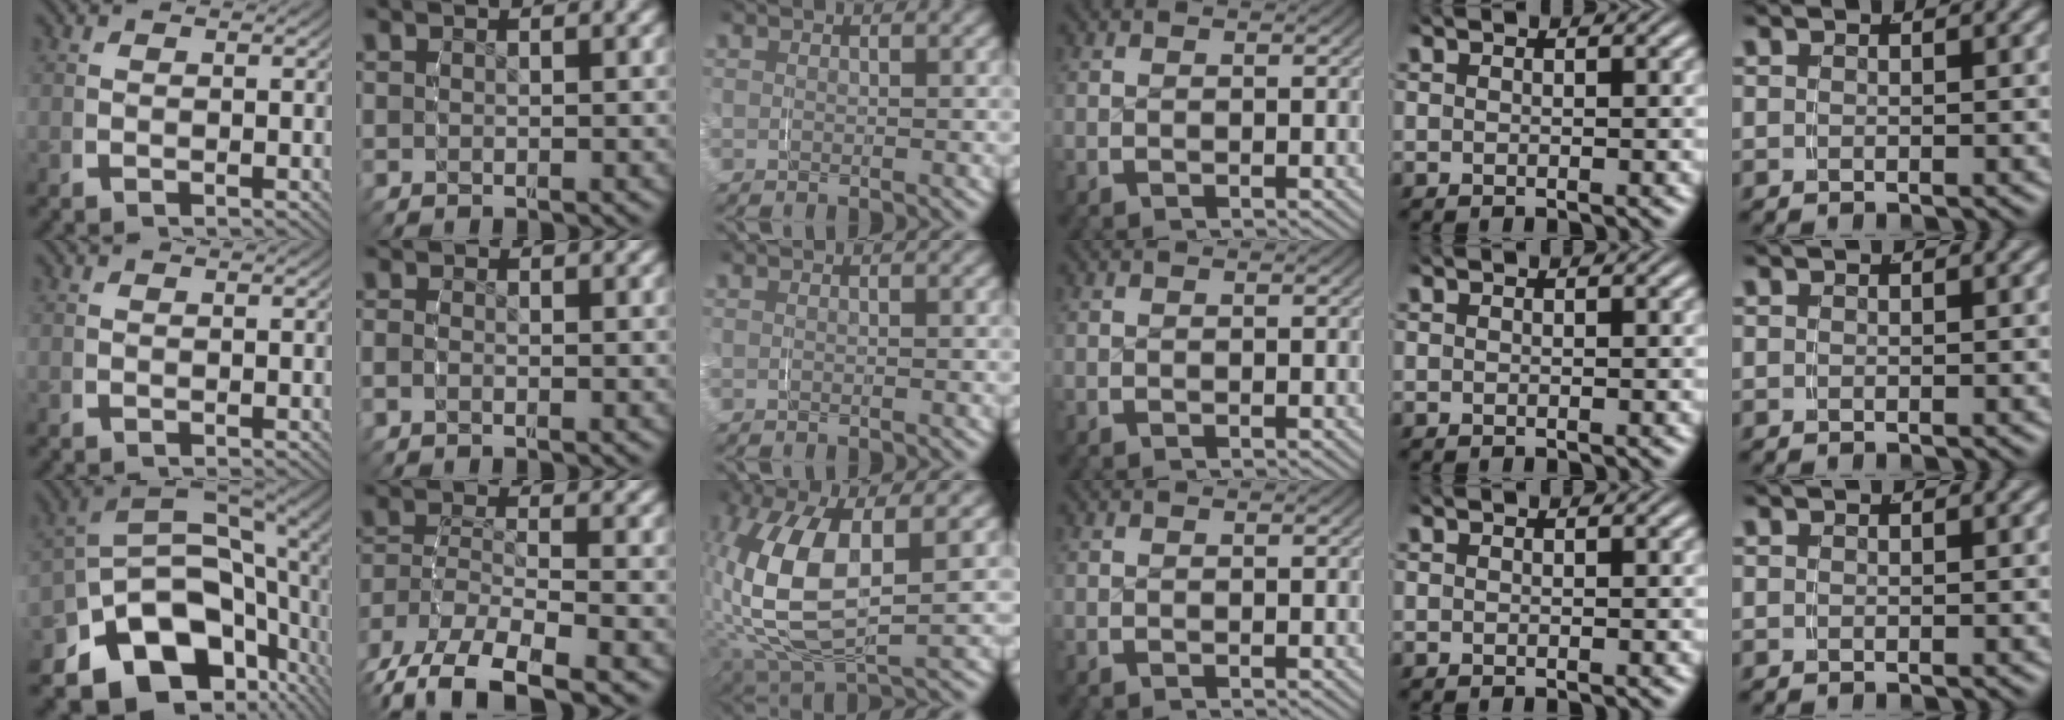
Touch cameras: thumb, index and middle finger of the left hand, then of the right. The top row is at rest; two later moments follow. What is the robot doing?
{"motion": "grasp_and_lifting", "object": "shorts"}